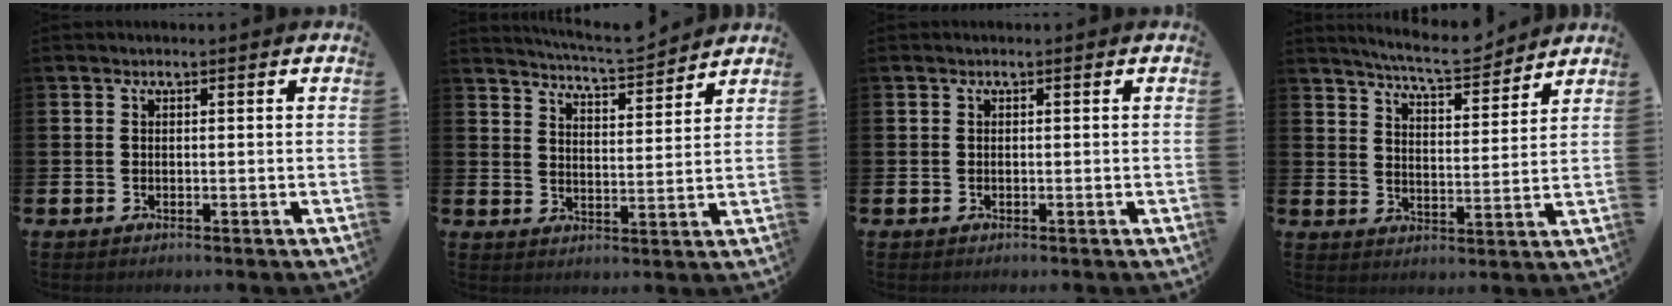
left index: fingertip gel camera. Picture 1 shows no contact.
{"total": 5.7, "force": [5.6, -0.5, 0.6], "torque": [-0.030, -0.039, 0.099]}
{"total": 0.0}
{"total": 7.1, "force": [6.8, 0.4, 2.0], "torque": [-0.051, -0.039, 0.120]}